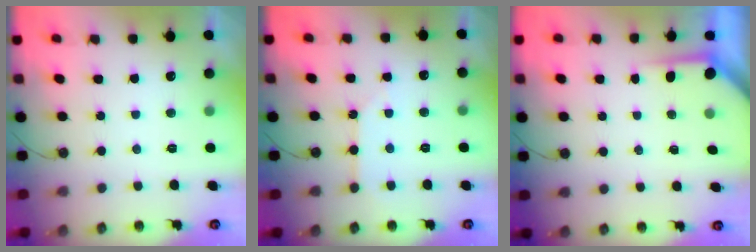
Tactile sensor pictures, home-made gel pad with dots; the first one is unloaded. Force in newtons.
{"total": 2.8, "press": 2.8, "slide": 0.5}
{"total": 3.3, "press": 3.3, "slide": 0.4}